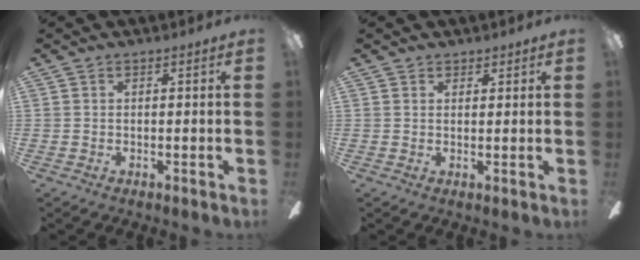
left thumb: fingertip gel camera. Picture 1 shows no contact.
{"total": 1.8, "force": [1.4, 1.0, -0.1], "torque": [0.009, -0.002, 0.027]}